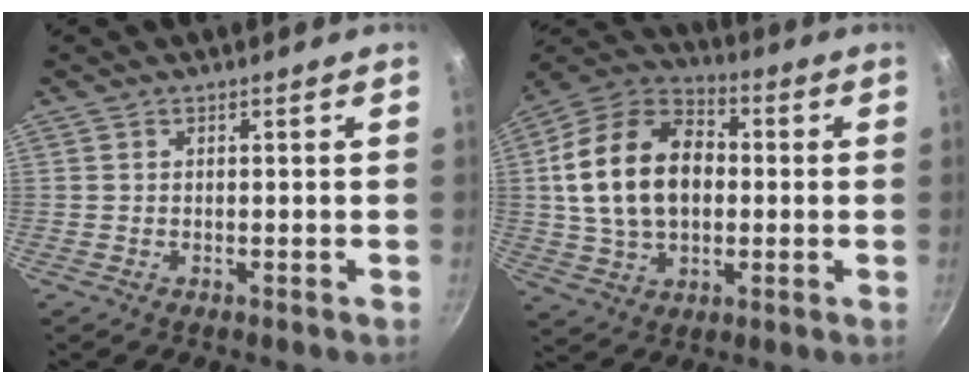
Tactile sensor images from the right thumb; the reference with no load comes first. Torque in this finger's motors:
{"motor_torque": [-0.04, 0.77, 0.76, -0.15, 0.35]}